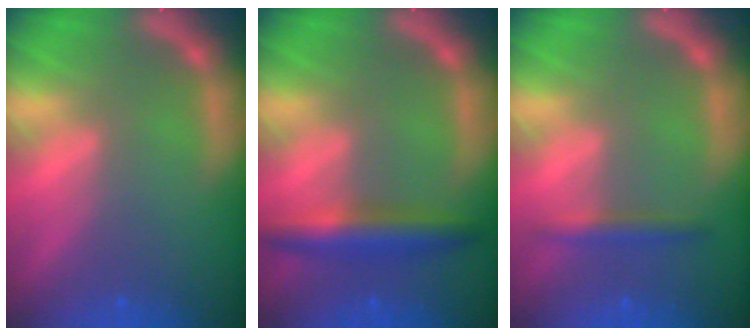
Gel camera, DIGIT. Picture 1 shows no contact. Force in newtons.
{"total": 4.5}
{"total": 1.9}